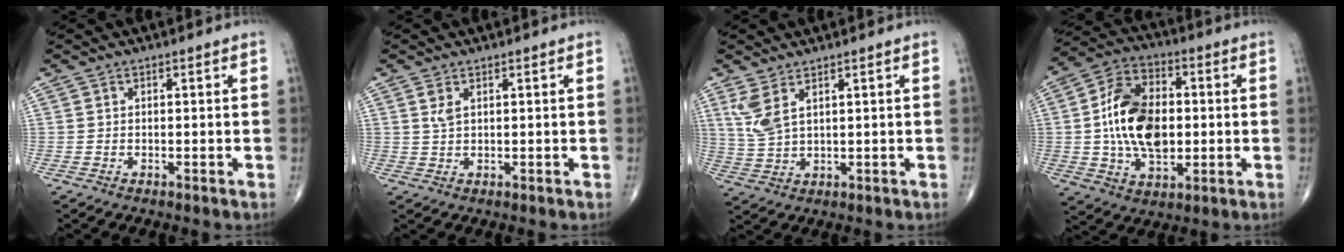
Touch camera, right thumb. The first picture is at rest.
{"total": 1.8, "force": [0.9, 0.6, 1.4], "torque": [-0.035, 0.000, 0.023]}
{"total": 5.2, "force": [2.7, 1.9, 4.0], "torque": [-0.096, -0.009, 0.067]}
{"total": 16.3, "force": [0.2, 10.1, 12.8], "torque": [-0.214, 0.014, 0.003]}